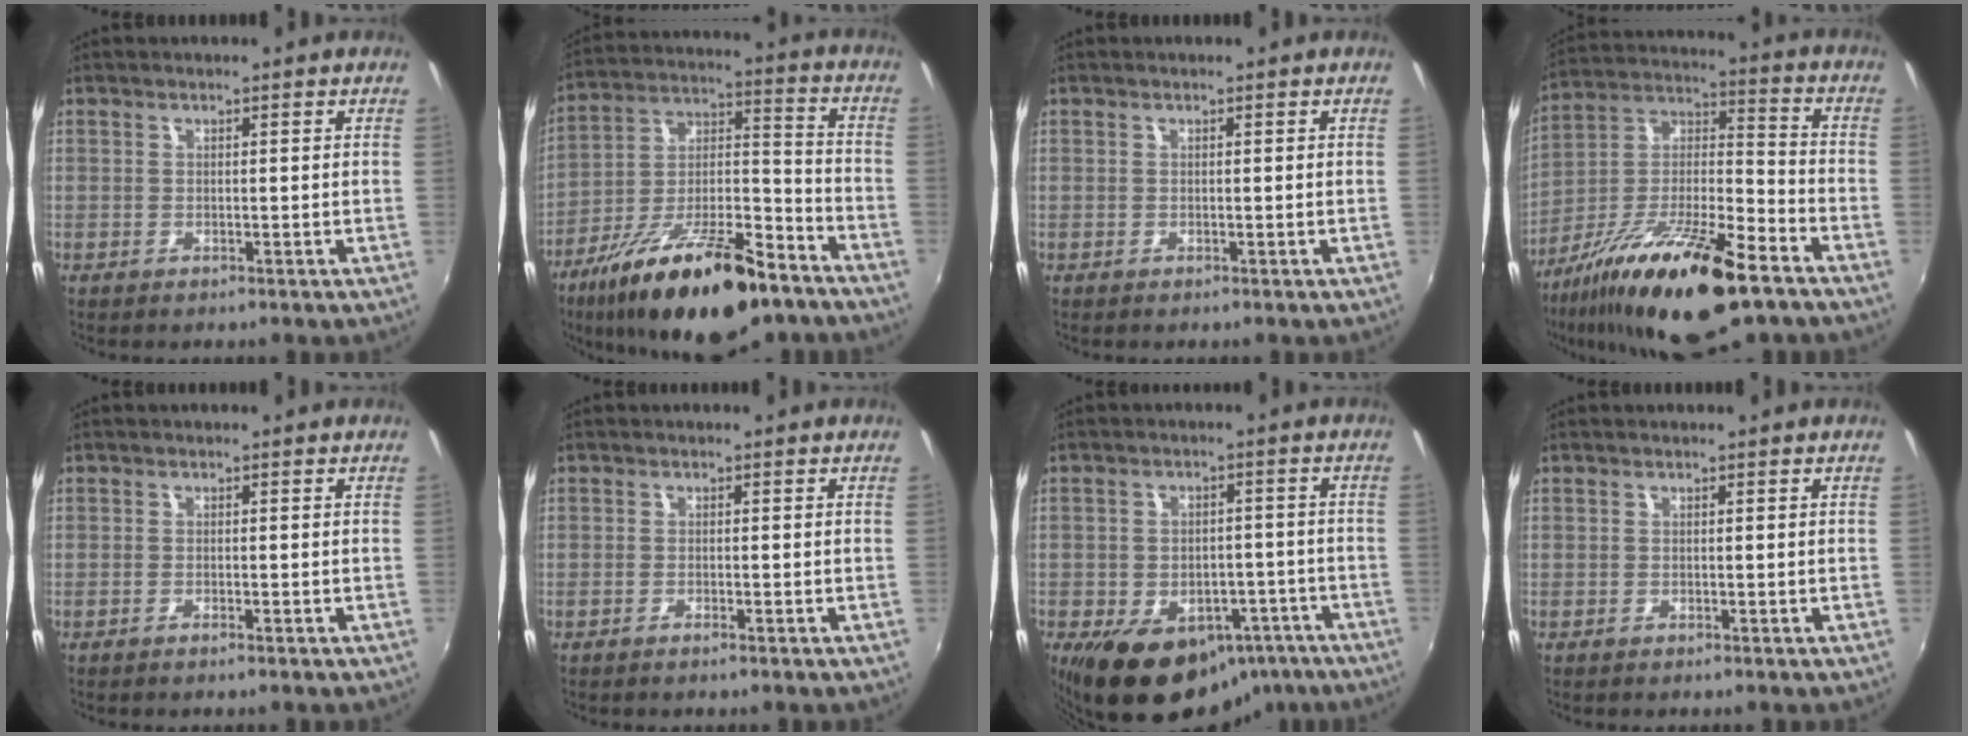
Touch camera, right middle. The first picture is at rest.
{"total": 24.4, "force": [-16.0, 8.1, 16.6], "torque": [-0.288, -0.017, -0.254]}
{"total": 0.0}
{"total": 22.4, "force": [-13.8, 4.9, 16.9], "torque": [-0.301, -0.023, -0.249]}
{"total": 0.8, "force": [-0.6, 0.0, 0.5], "torque": [-0.009, -0.003, -0.012]}
{"total": 1.1, "force": [-0.8, 0.0, 0.7], "torque": [-0.015, -0.003, -0.016]}
{"total": 18.1, "force": [-10.6, 11.5, 9.1], "torque": [-0.183, 0.001, -0.130]}
{"total": 0.0}